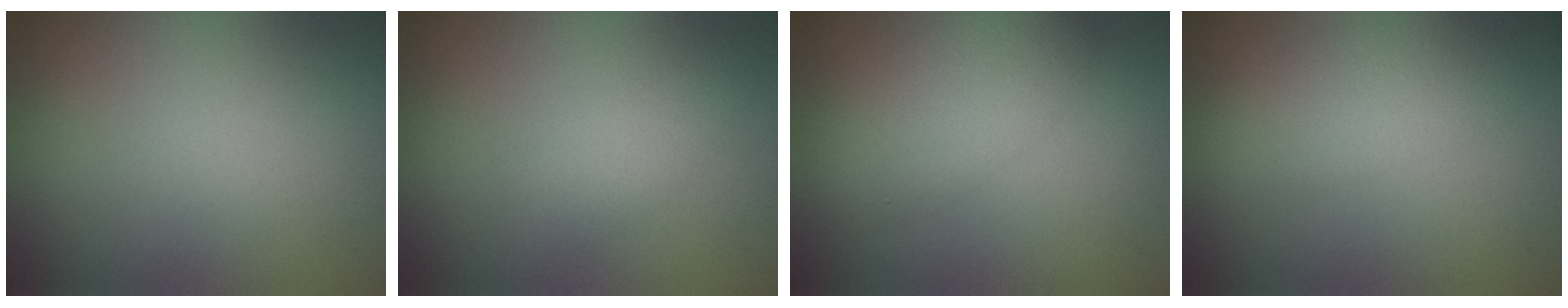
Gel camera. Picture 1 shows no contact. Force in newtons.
{"total": 1.9, "press": 1.9, "slide": 0.0}
{"total": 5.0, "press": 5.0, "slide": 0.2}
{"total": 5.4, "press": 5.4, "slide": 0.2}